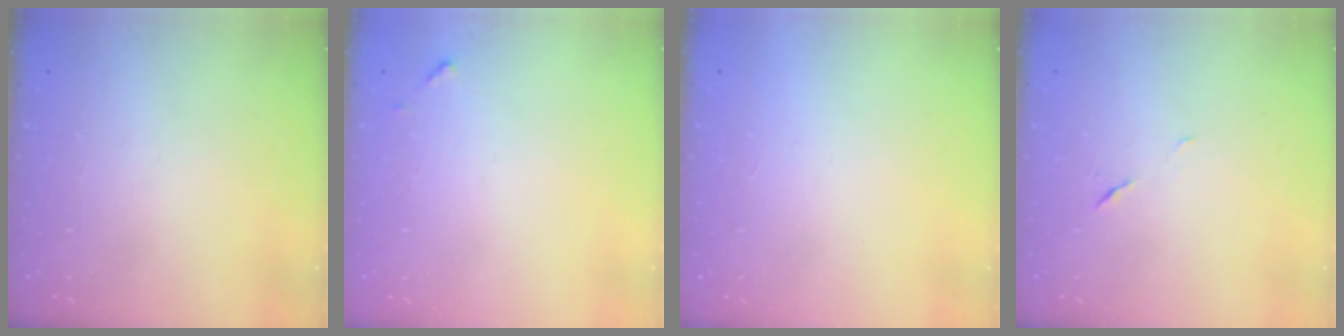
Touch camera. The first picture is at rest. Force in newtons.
{"total": 4.6, "press": 4.6, "slide": 0.3}
{"total": 1.5, "press": 1.5, "slide": 0.1}
{"total": 3.8, "press": 3.4, "slide": 1.7}